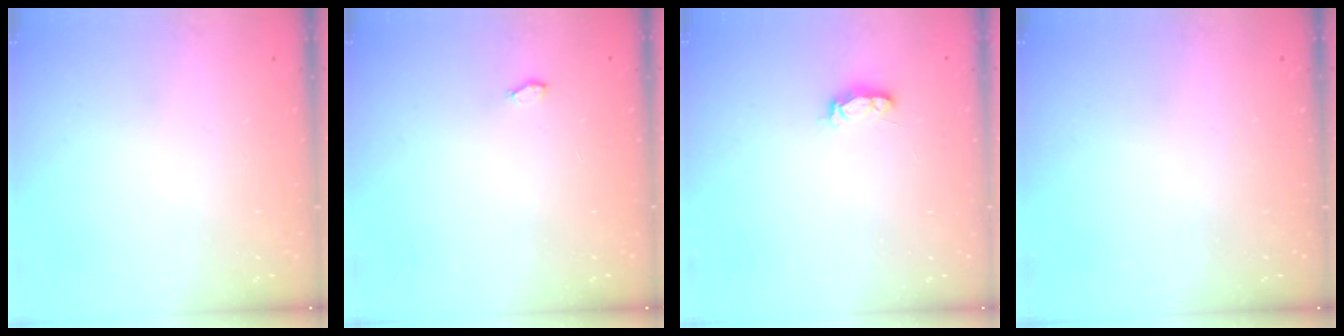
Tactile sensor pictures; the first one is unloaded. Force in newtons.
{"total": 2.4, "press": 2.4, "slide": 0.3}
{"total": 4.1, "press": 4.0, "slide": 0.9}
{"total": 0.0}